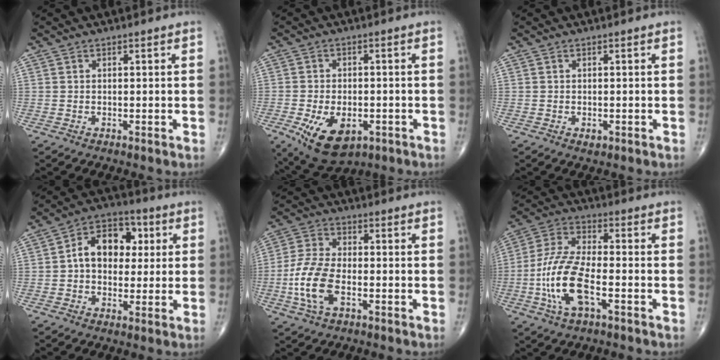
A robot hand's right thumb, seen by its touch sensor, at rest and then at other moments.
{"total": 11.3, "force": [-4.4, 6.5, 8.1], "torque": [-0.126, 0.004, -0.059]}
{"total": 1.0, "force": [-0.4, 0.7, 0.6], "torque": [-0.005, 0.000, -0.003]}
{"total": 11.4, "force": [1.6, 8.1, 7.9], "torque": [-0.091, 0.023, 0.016]}
{"total": 10.4, "force": [-3.0, 5.3, 8.5], "torque": [-0.184, 0.014, -0.062]}
{"total": 13.5, "force": [-4.1, 5.4, 11.7], "torque": [-0.251, 0.024, -0.081]}